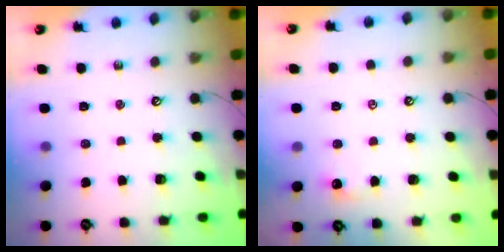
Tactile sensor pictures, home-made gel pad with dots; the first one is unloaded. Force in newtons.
{"total": 0.8, "press": 0.7, "slide": 0.5}